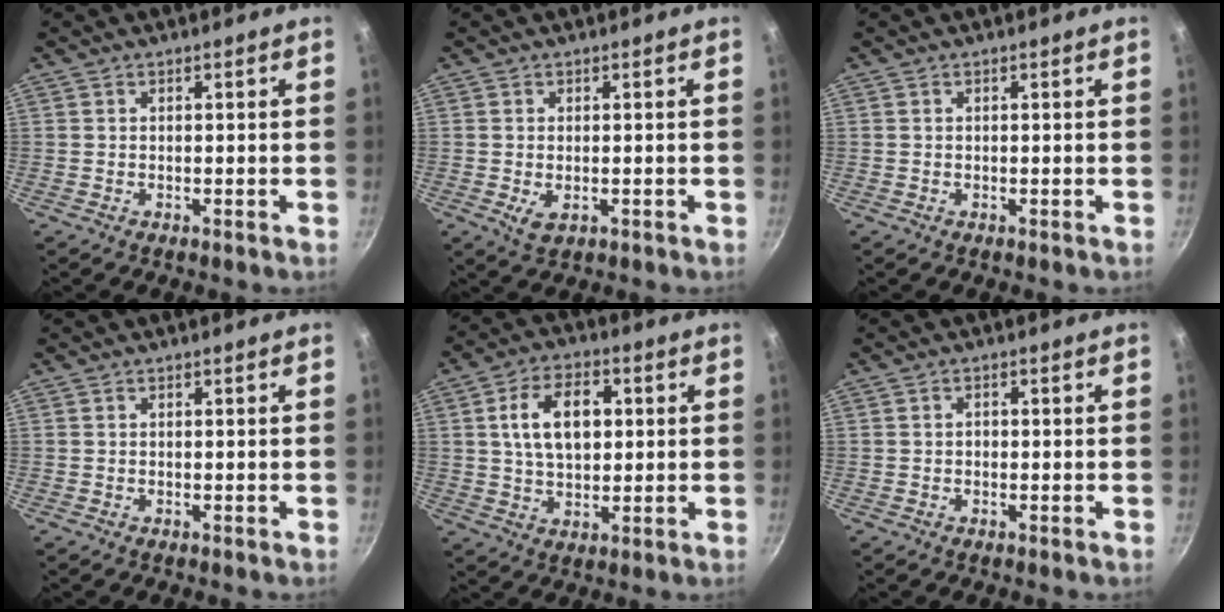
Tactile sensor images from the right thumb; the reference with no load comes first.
{"total": 3.1, "force": [-0.7, 1.8, 2.4], "torque": [-0.043, -0.009, -0.007]}
{"total": 0.0}
{"total": 0.0}
{"total": 11.6, "force": [2.2, 7.2, 8.9], "torque": [-0.134, 0.007, 0.035]}
{"total": 0.9, "force": [-0.1, 0.7, 0.6], "torque": [-0.008, 0.004, -0.003]}